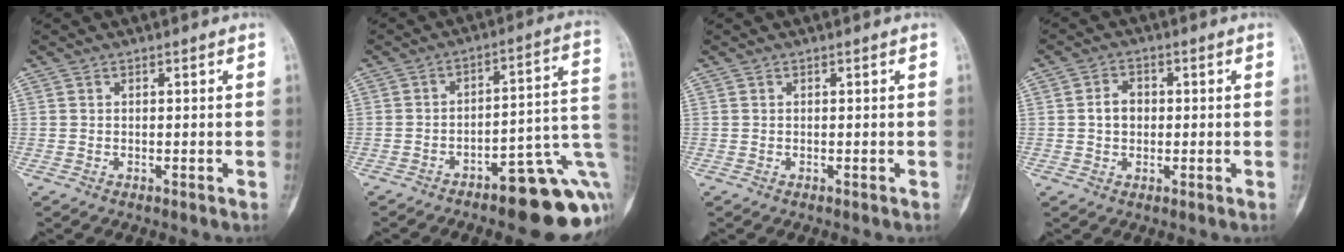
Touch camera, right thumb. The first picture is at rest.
{"total": 18.5, "force": [-7.8, 6.1, 15.6], "torque": [-0.131, 0.063, -0.097]}
{"total": 0.0}
{"total": 3.9, "force": [0.0, 3.0, 2.5], "torque": [-0.033, 0.009, -0.004]}